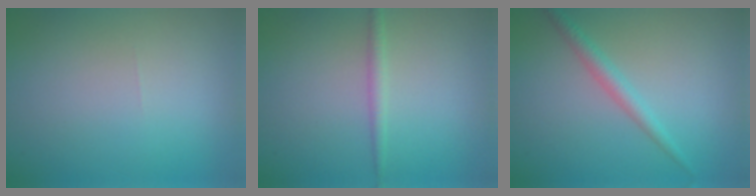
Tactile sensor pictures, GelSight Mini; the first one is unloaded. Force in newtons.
{"total": 1.3, "press": 1.3, "slide": 0.1}
{"total": 1.9, "press": 1.9, "slide": 0.0}